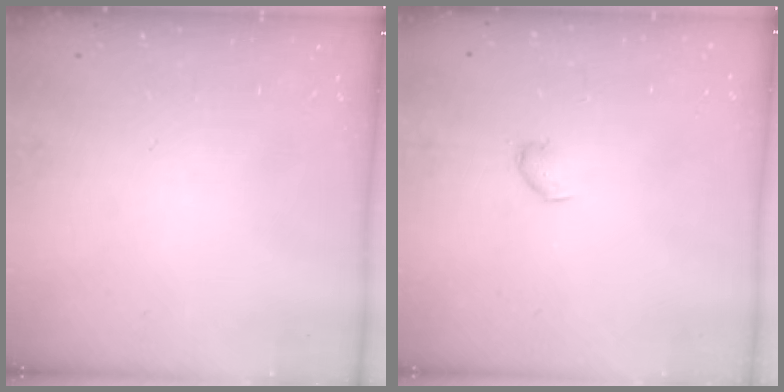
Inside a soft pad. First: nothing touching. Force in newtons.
{"total": 3.5, "press": 3.5, "slide": 0.6}